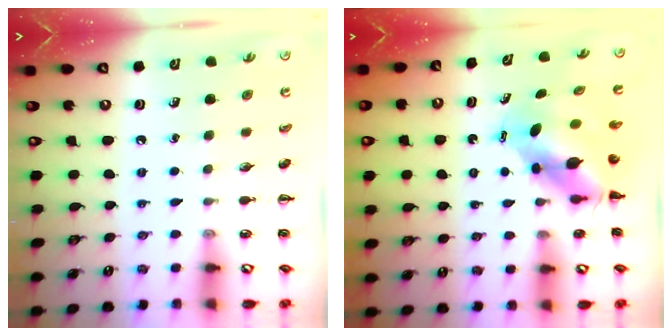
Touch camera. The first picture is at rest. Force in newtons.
{"total": 5.7, "press": 5.5, "slide": 1.5}